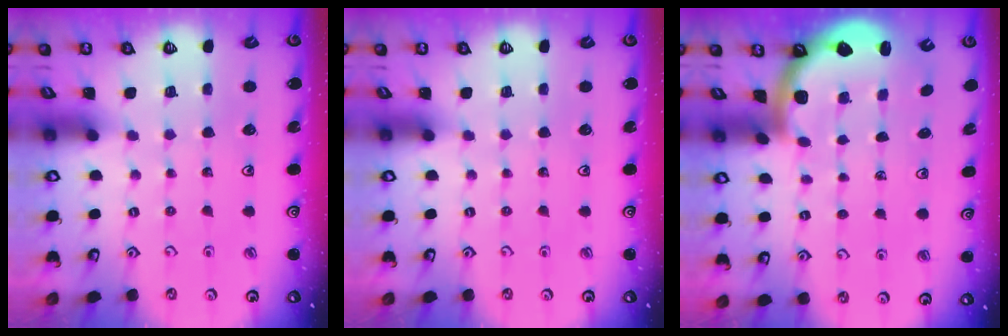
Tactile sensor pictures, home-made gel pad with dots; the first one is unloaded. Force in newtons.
{"total": 0.0}
{"total": 2.4, "press": 2.3, "slide": 0.4}